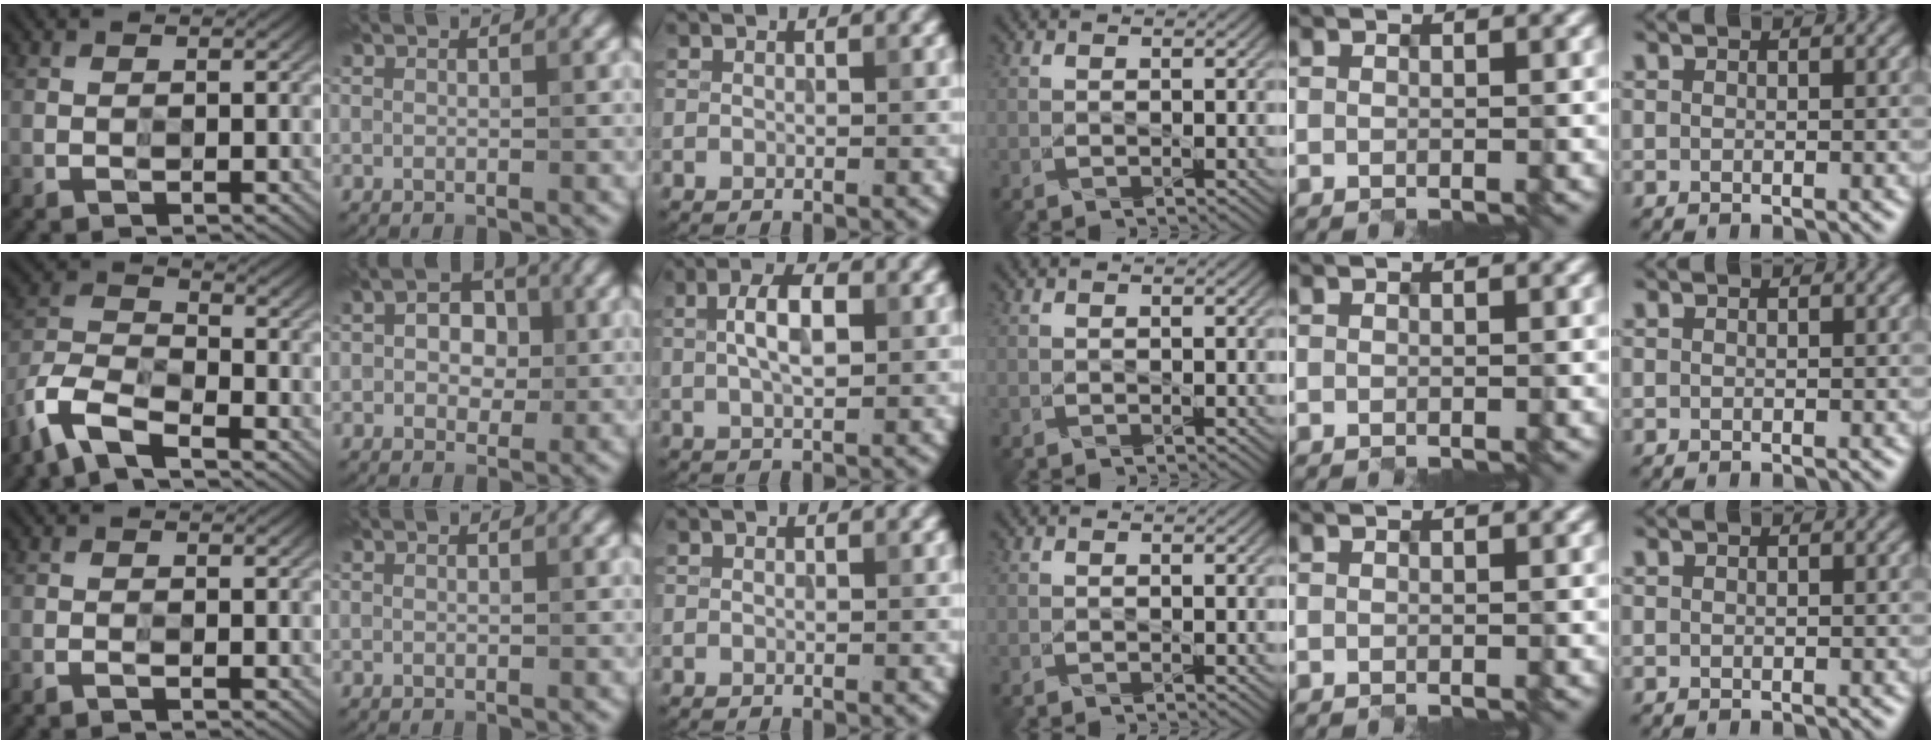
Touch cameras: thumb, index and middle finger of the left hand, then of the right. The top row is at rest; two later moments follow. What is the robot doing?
{"motion": "insert", "object": "file holder"}